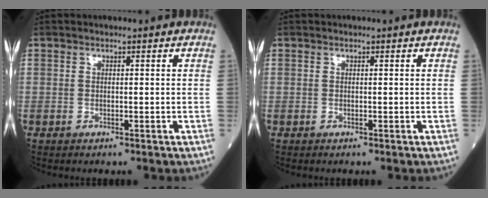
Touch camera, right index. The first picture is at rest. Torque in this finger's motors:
{"motor_torque": [0.01, -0.01, 0.01, 0.00]}